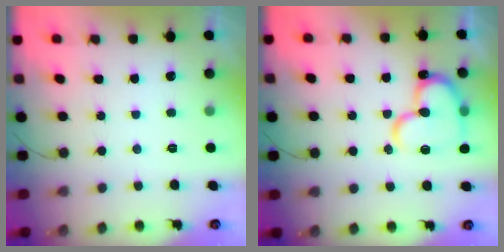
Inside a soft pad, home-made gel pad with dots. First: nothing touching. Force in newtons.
{"total": 17.1, "press": 17.1, "slide": 1.4}